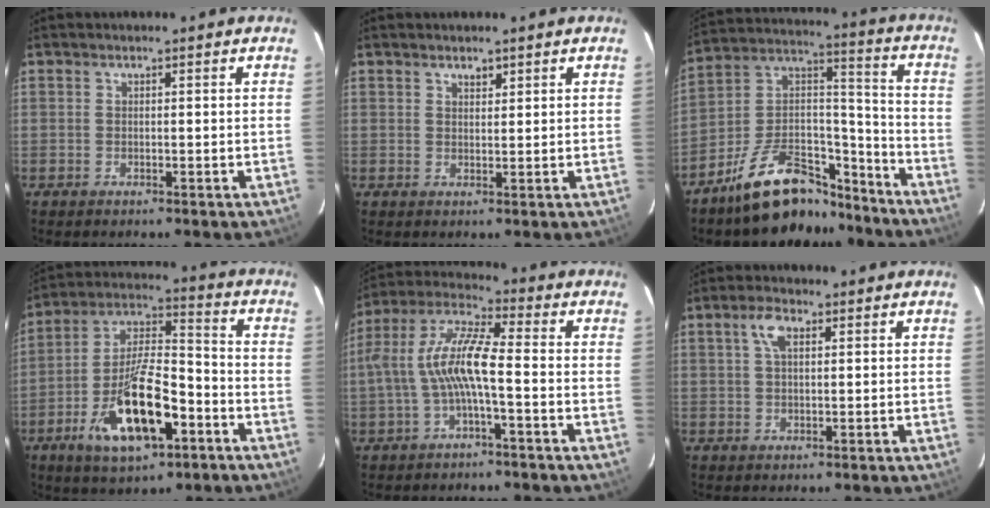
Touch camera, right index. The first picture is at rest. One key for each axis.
{"total": 1.4, "fx": 1.1, "fy": 0.8, "fz": 0.6, "tx": -0.005, "ty": 0.002, "tz": 0.019}
{"total": 18.3, "fx": -14.1, "fy": 7.9, "fz": 8.6, "tx": -0.165, "ty": 0.055, "tz": -0.217}
{"total": 17.7, "fx": -7.8, "fy": 6.8, "fz": 14.4, "tx": -0.281, "ty": 0.002, "tz": -0.131}
{"total": 10.5, "fx": -1.9, "fy": 2.2, "fz": 10.1, "tx": -0.211, "ty": 0.014, "tz": -0.034}
{"total": 3.6, "fx": 1.3, "fy": 1.7, "fz": 2.9, "tx": -0.056, "ty": 0.010, "tz": 0.024}